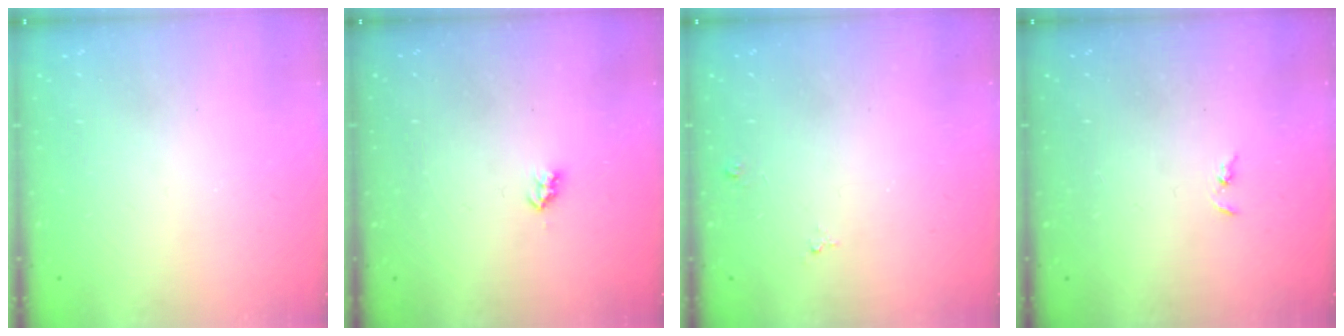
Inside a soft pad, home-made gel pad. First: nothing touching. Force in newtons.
{"total": 2.6, "press": 2.5, "slide": 0.4}
{"total": 4.1, "press": 4.1, "slide": 0.4}
{"total": 1.3, "press": 1.2, "slide": 0.3}